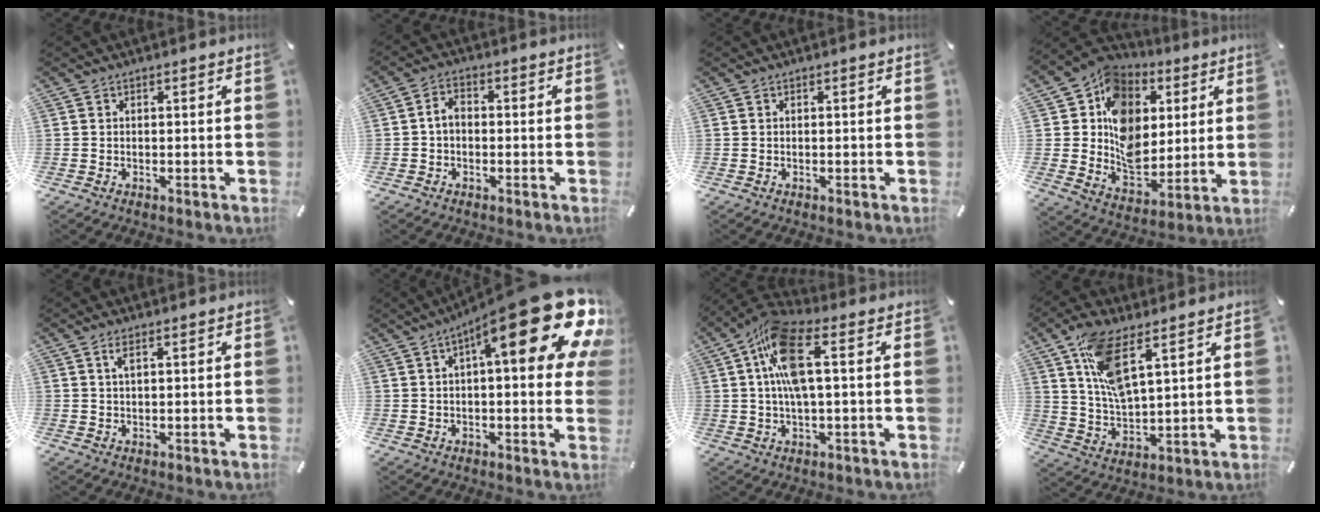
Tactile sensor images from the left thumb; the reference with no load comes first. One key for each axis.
{"total": 3.5, "fx": -0.6, "fy": 2.4, "fz": 2.4, "tx": -0.052, "ty": 0.009, "tz": -0.016}
{"total": 0.0}
{"total": 14.5, "fx": 2.8, "fy": 12.3, "fz": 7.0, "tx": -0.118, "ty": -0.020, "tz": 0.054}
{"total": 2.2, "fx": 1.0, "fy": 0.6, "fz": 1.9, "tx": -0.041, "ty": 0.003, "tz": 0.016}
{"total": 26.1, "fx": 11.5, "fy": 7.3, "fz": 22.3, "tx": -0.316, "ty": -0.082, "tz": 0.184}
{"total": 11.8, "fx": 1.8, "fy": 4.3, "fz": 10.8, "tx": -0.223, "ty": -0.001, "tz": 0.031}
{"total": 11.6, "fx": 6.5, "fy": 4.2, "fz": 8.7, "tx": -0.187, "ty": -0.014, "tz": 0.122}